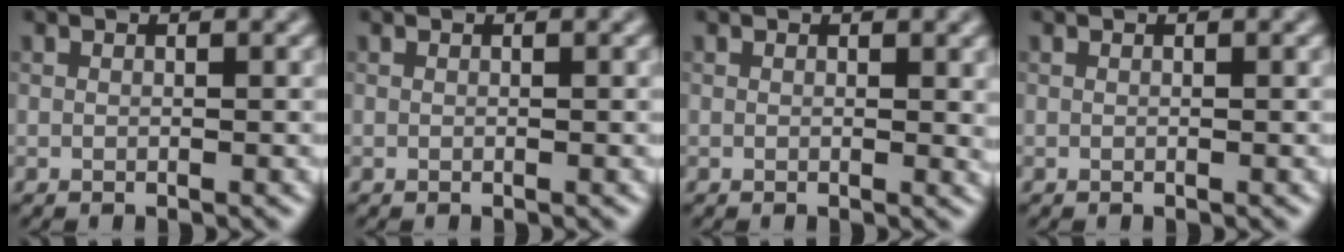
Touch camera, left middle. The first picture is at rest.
{"total": 0.0}
{"total": 0.8, "force": [0.4, 0.5, 0.6], "torque": [-0.004, -0.003, 0.005]}
{"total": 0.0}